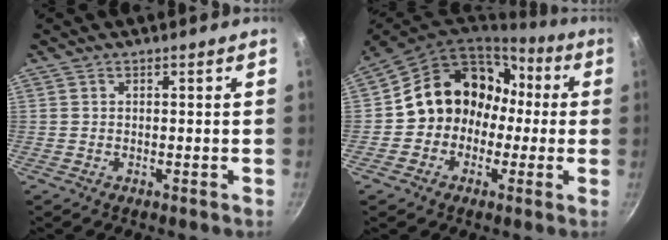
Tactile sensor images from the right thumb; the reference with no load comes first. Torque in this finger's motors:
{"motor_torque": [-0.50, 1.12, 0.89, -0.87, 0.23]}